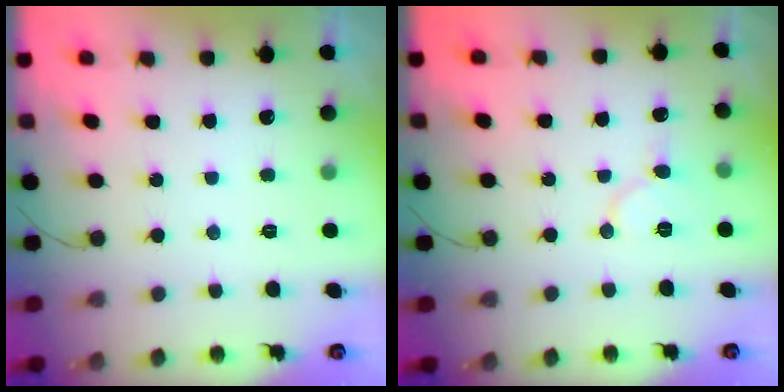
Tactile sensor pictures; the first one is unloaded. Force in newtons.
{"total": 7.0, "press": 7.0, "slide": 0.8}